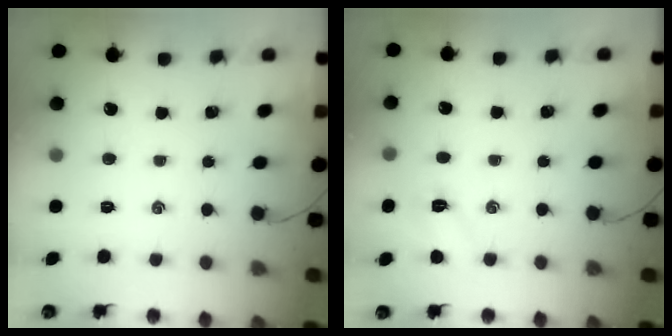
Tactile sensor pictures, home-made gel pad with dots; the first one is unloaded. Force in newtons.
{"total": 4.3, "press": 4.2, "slide": 1.1}